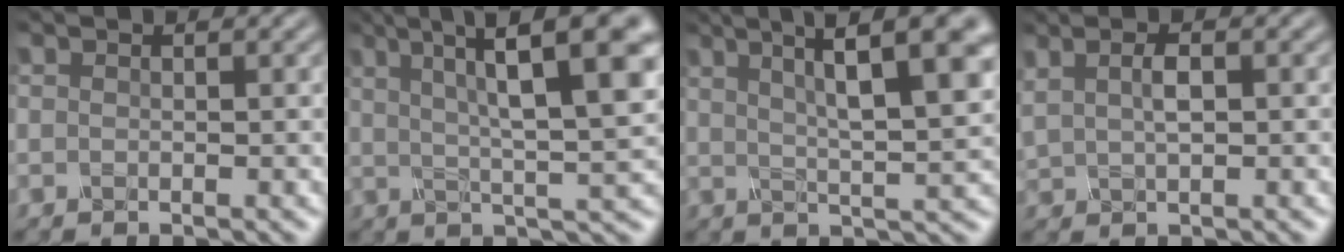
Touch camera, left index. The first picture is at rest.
{"total": 11.4, "force": [3.9, 2.7, 10.4], "torque": [-0.148, 0.019, 0.061]}
{"total": 10.5, "force": [4.4, 2.6, 9.2], "torque": [-0.125, 0.023, 0.069]}
{"total": 2.3, "force": [0.6, 0.8, 2.0], "torque": [-0.048, 0.002, 0.018]}